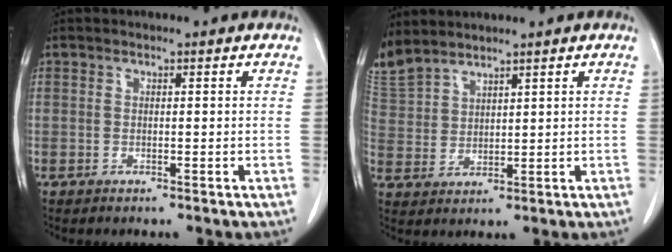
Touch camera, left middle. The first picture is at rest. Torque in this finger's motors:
{"motor_torque": [1.07, -1.07, 0.99, 0.21]}